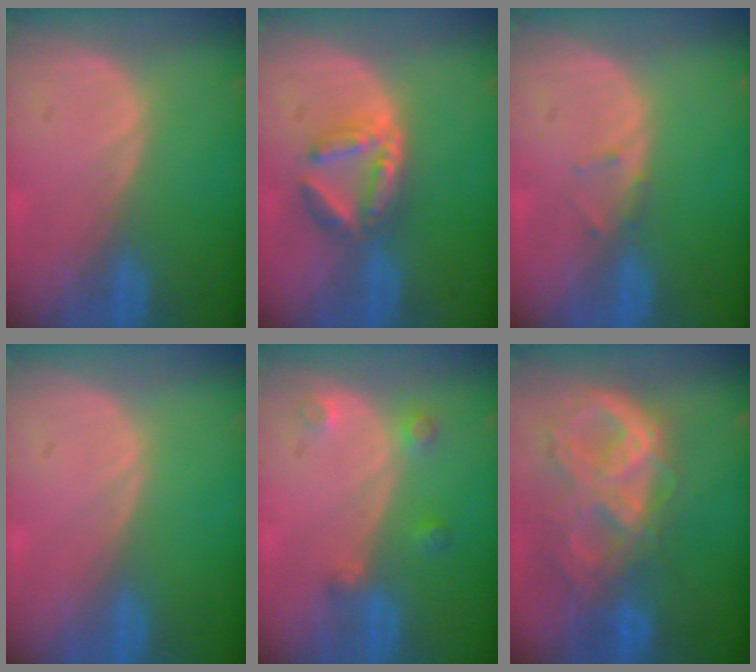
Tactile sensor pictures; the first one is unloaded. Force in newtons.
{"total": 5.8, "press": 5.5, "slide": 1.6}
{"total": 1.1, "press": 1.0, "slide": 0.2}
{"total": 0.0}
{"total": 3.0, "press": 2.8, "slide": 1.1}
{"total": 10.5, "press": 8.9, "slide": 5.7}